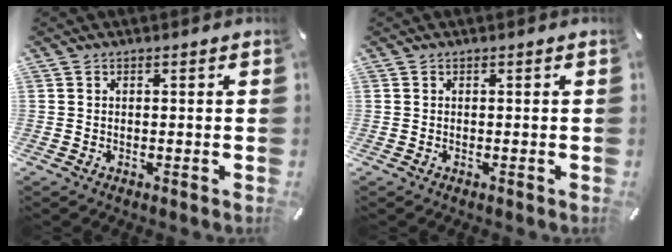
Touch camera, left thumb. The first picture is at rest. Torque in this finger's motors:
{"motor_torque": [0.02, 0.04, 0.03, 0.00, -0.01]}